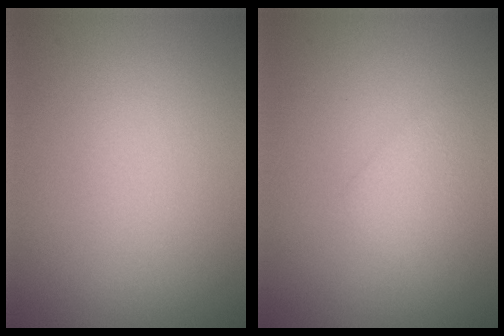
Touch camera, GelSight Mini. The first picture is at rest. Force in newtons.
{"total": 1.7, "press": 1.7, "slide": 0.0}